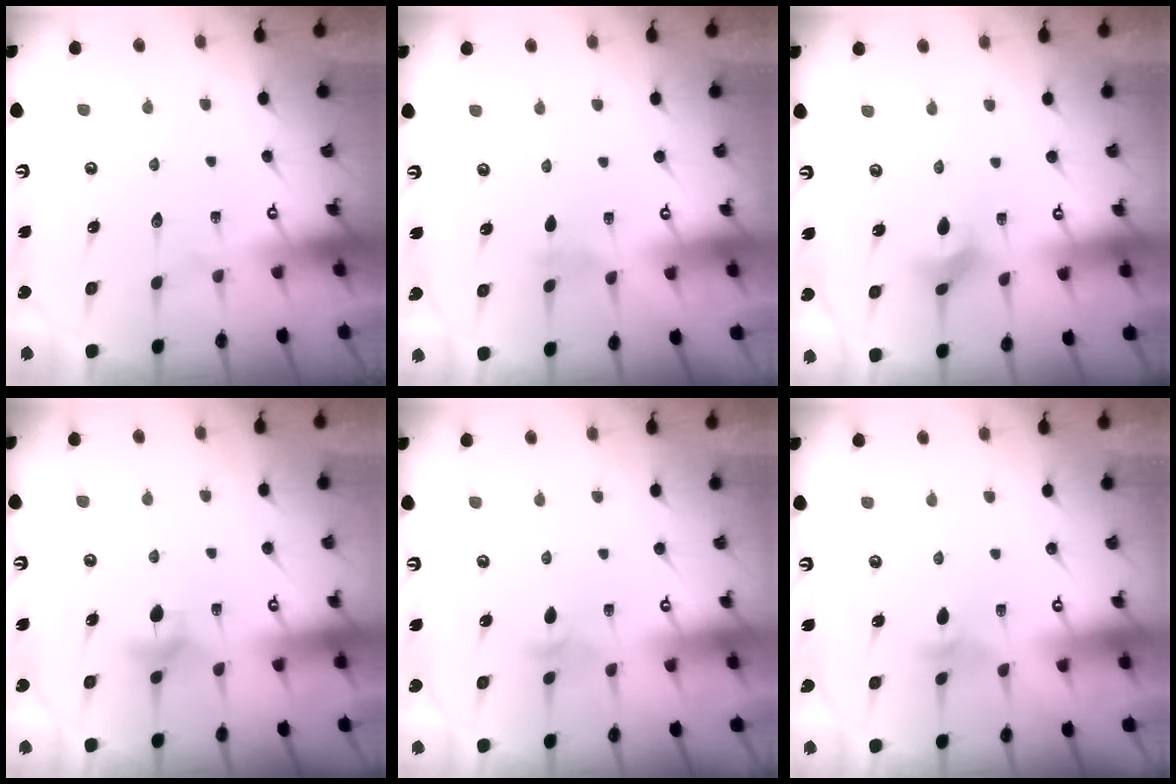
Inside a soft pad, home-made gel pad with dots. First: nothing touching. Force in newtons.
{"total": 1.6, "press": 1.6, "slide": 0.4}
{"total": 3.5, "press": 3.4, "slide": 0.8}
{"total": 4.7, "press": 4.6, "slide": 1.0}
{"total": 3.6, "press": 3.5, "slide": 0.8}
{"total": 3.1, "press": 3.0, "slide": 0.6}